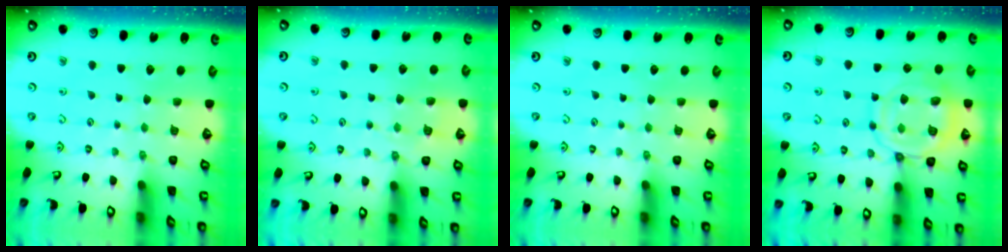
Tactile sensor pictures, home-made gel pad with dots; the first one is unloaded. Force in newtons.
{"total": 4.2, "press": 4.2, "slide": 0.6}
{"total": 0.0}
{"total": 13.4, "press": 13.3, "slide": 1.4}